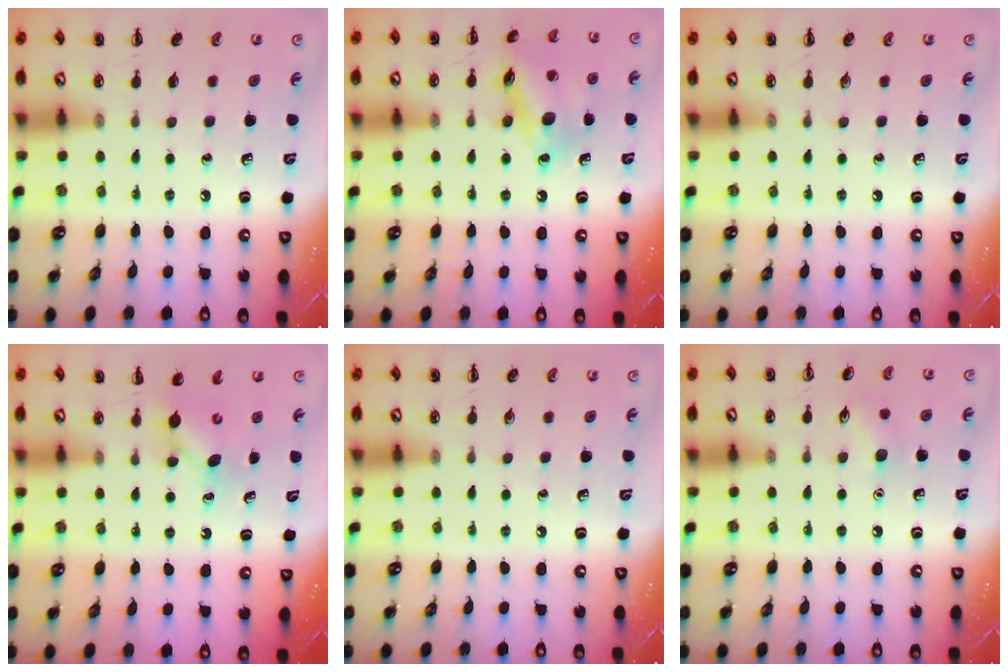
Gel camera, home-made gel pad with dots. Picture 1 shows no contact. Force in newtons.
{"total": 14.4, "press": 14.3, "slide": 1.2}
{"total": 0.0}
{"total": 3.9, "press": 3.8, "slide": 1.0}
{"total": 0.0}
{"total": 6.6, "press": 6.3, "slide": 1.9}